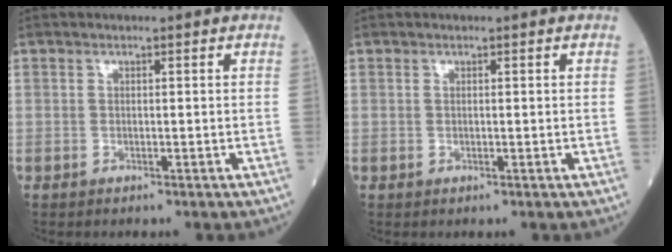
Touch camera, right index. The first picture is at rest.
{"total": 0.0}